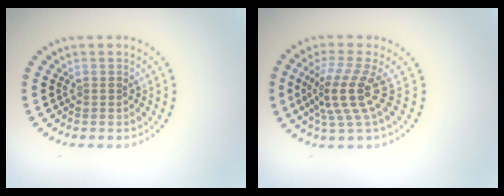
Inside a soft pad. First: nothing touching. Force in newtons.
{"total": 4.1, "press": 2.9, "slide": 2.9}